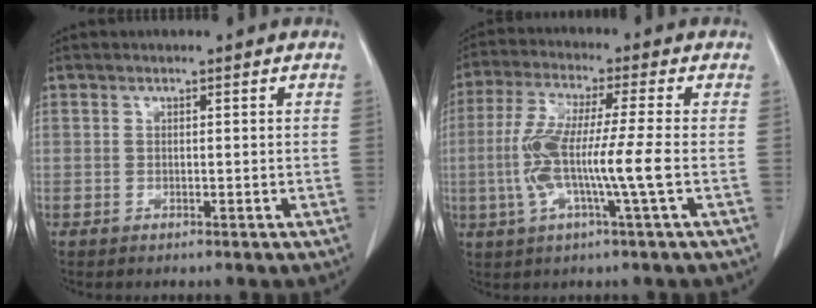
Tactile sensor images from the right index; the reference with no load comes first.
{"total": 10.6, "force": [-1.7, -0.2, 10.4], "torque": [-0.212, -0.001, -0.040]}